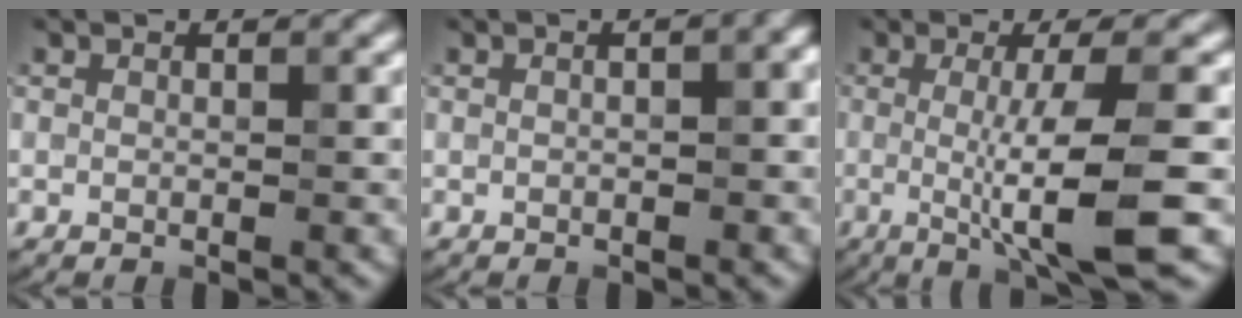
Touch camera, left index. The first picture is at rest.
{"total": 3.3, "force": [0.6, 1.5, 2.9], "torque": [-0.022, 0.013, -0.004]}
{"total": 7.5, "force": [-0.8, 1.2, 7.3], "torque": [-0.113, -0.012, -0.012]}